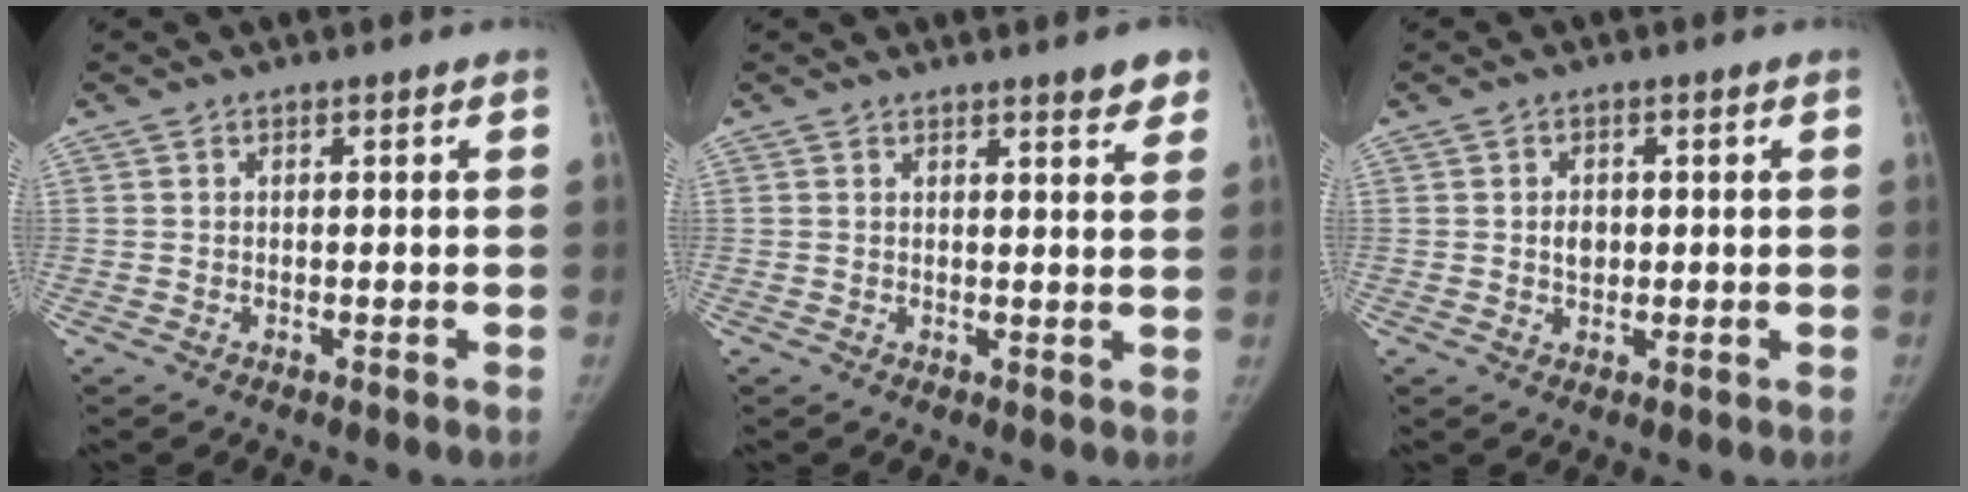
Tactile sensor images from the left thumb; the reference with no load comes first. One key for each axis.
{"total": 4.2, "fx": 3.0, "fy": 1.1, "fz": 2.7, "tx": -0.018, "ty": -0.015, "tz": 0.034}
{"total": 2.8, "fx": 0.3, "fy": 2.2, "fz": 1.8, "tx": -0.017, "ty": 0.001, "tz": 0.005}